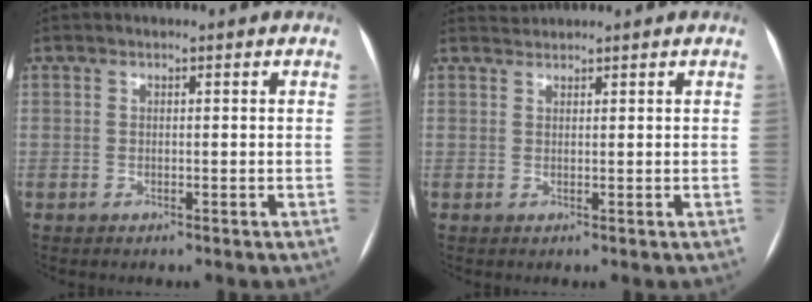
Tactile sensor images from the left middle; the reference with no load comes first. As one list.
[{"total": 1.2, "force": [1.1, -0.3, -0.5], "torque": [-0.001, 0.009, 0.027]}]